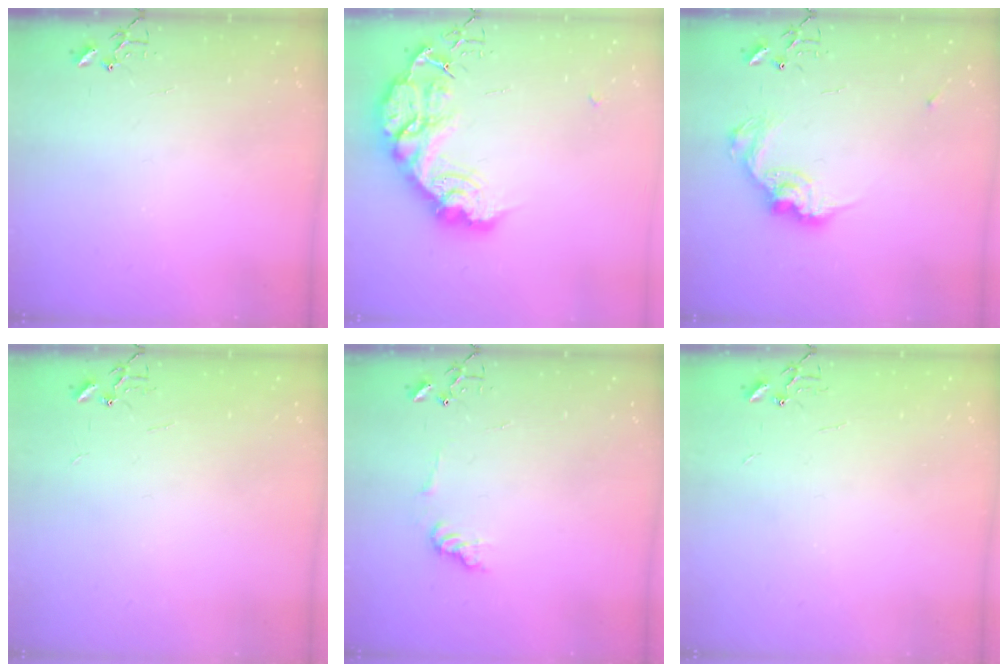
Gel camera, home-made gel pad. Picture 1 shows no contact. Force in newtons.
{"total": 25.5, "press": 25.4, "slide": 2.1}
{"total": 13.5, "press": 13.5, "slide": 0.8}
{"total": 1.8, "press": 1.8, "slide": 0.2}
{"total": 7.3, "press": 7.3, "slide": 0.3}
{"total": 2.2, "press": 2.2, "slide": 0.3}